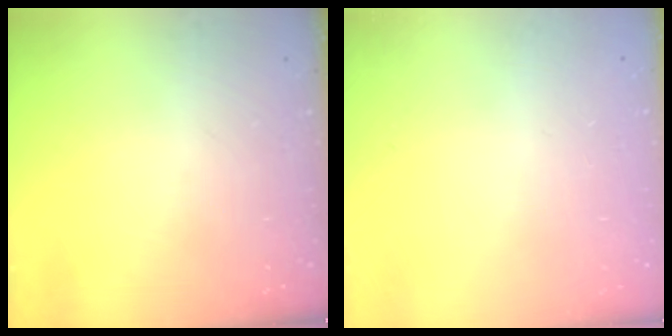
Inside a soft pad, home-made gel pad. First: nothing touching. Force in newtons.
{"total": 0.0}